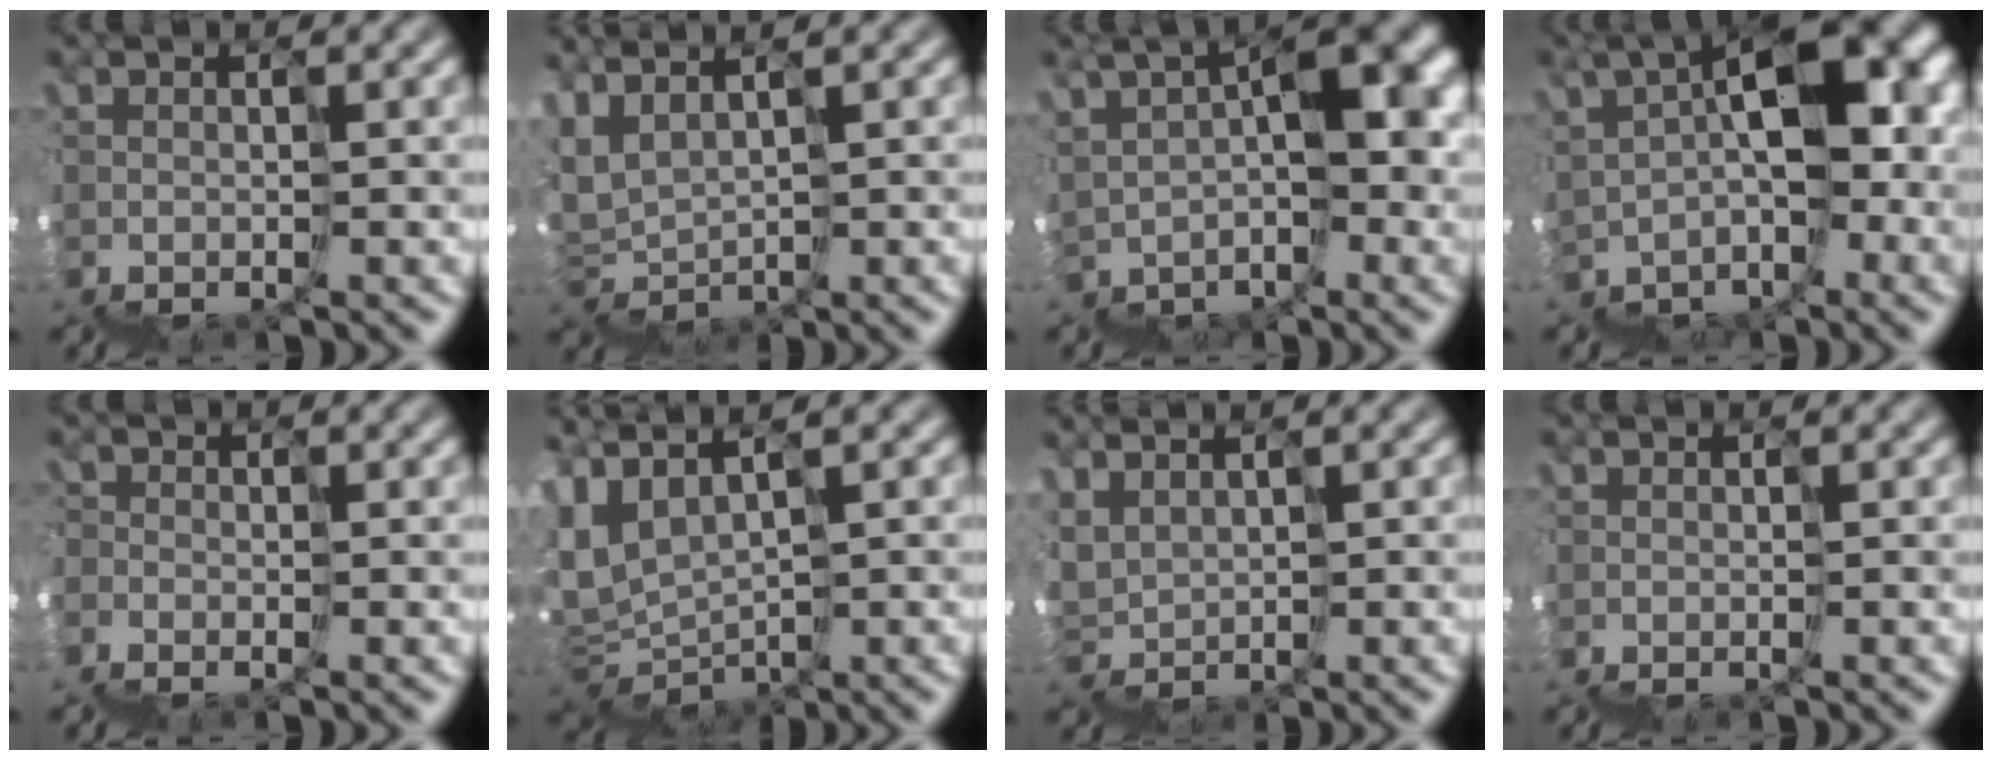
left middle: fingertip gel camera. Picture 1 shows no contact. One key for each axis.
{"total": 4.3, "fx": 4.0, "fy": -0.3, "fz": -1.6, "tx": -0.001, "ty": 0.037, "tz": 0.072}
{"total": 5.9, "fx": 2.7, "fy": 3.3, "fz": 4.1, "tx": -0.055, "ty": 0.032, "tz": 0.035}
{"total": 8.2, "fx": 3.0, "fy": 4.7, "fz": 6.1, "tx": -0.092, "ty": 0.037, "tz": 0.046}
{"total": 2.0, "fx": -0.6, "fy": -0.1, "fz": -1.9, "tx": 0.030, "ty": 0.011, "tz": -0.026}
{"total": 4.4, "fx": 4.2, "fy": 1.4, "fz": 0.4, "tx": -0.052, "ty": 0.024, "tz": 0.080}
{"total": 3.9, "fx": 3.7, "fy": 0.4, "fz": -1.3, "tx": 0.008, "ty": 0.042, "tz": 0.080}
{"total": 0.0}